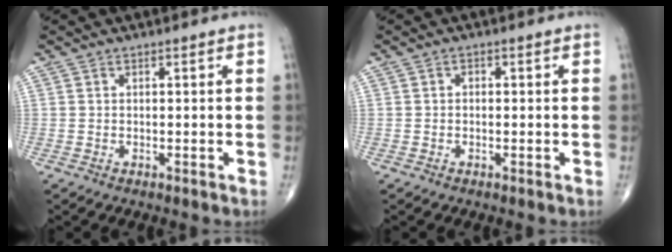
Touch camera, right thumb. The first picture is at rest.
{"total": 0.9, "force": [0.1, 0.7, 0.6], "torque": [-0.004, 0.004, -0.001]}